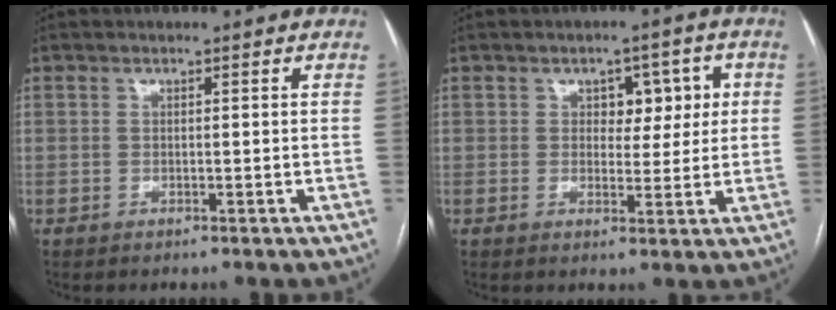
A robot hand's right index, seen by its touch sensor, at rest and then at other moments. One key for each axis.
{"total": 5.5, "fx": 1.4, "fy": 3.5, "fz": 4.0, "tx": -0.039, "ty": 0.019, "tz": 0.021}